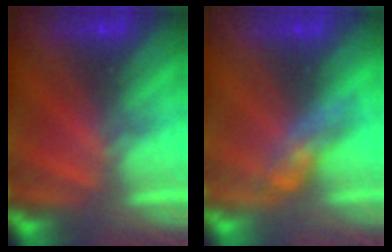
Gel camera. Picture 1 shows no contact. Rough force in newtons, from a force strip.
{"total": 2.7}